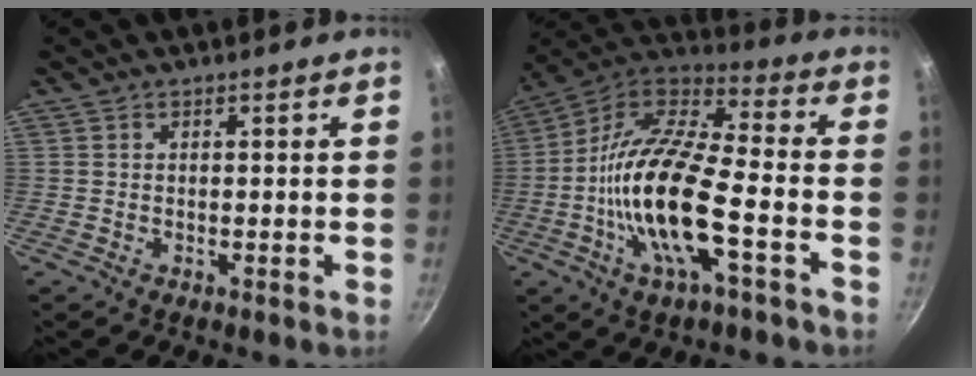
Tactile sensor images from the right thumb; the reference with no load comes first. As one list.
[{"total": 20.5, "force": [-5.6, 7.5, 18.3], "torque": [-0.352, 0.032, -0.123]}]